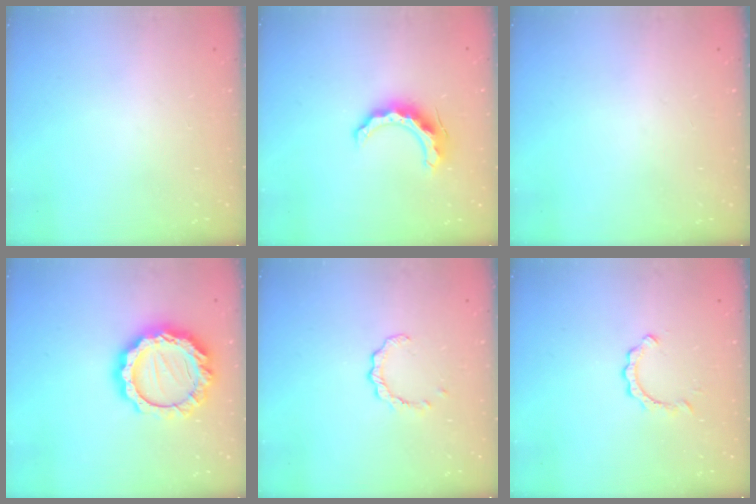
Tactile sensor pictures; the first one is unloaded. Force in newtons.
{"total": 10.8, "press": 10.7, "slide": 0.9}
{"total": 0.0}
{"total": 17.7, "press": 17.6, "slide": 1.5}
{"total": 1.8, "press": 1.8, "slide": 0.3}
{"total": 2.3, "press": 2.3, "slide": 0.3}